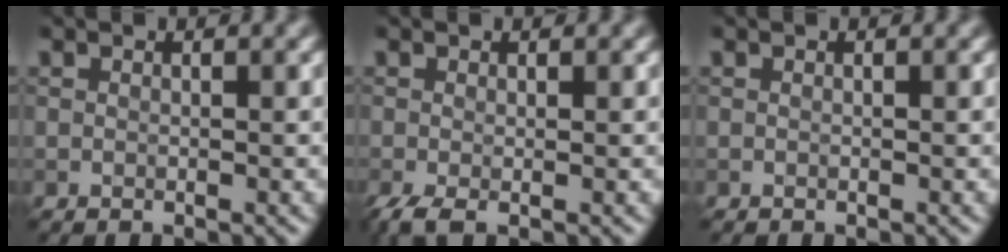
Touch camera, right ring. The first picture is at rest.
{"total": 1.8, "force": [-0.8, 0.4, 1.5], "torque": [-0.036, -0.009, -0.020]}
{"total": 0.0}